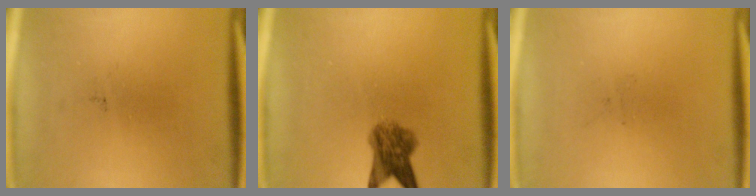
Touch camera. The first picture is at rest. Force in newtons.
{"total": 5.2}
{"total": 0.0}